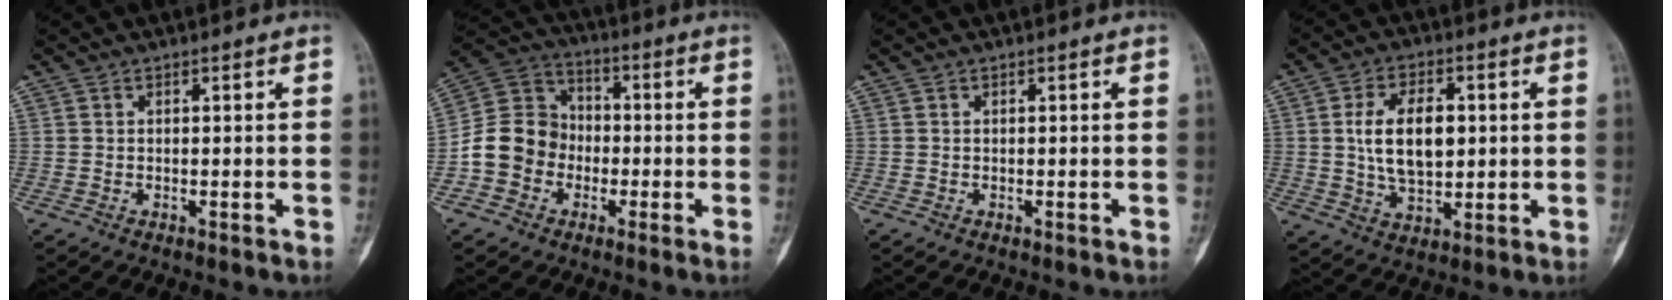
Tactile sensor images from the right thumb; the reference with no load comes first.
{"total": 11.0, "force": [-3.2, 9.5, 4.4], "torque": [-0.065, 0.043, -0.069]}
{"total": 0.0}
{"total": 11.8, "force": [1.5, 7.0, 9.4], "torque": [-0.151, -0.001, 0.032]}